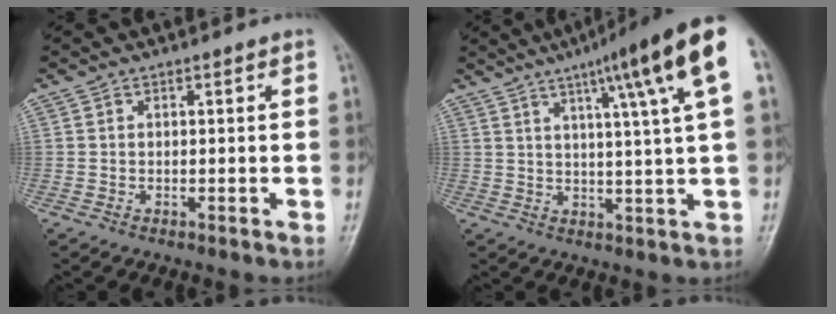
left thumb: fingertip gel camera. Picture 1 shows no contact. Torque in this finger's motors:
{"motor_torque": [0.85, 0.77, 1.86, -0.92, 0.26]}